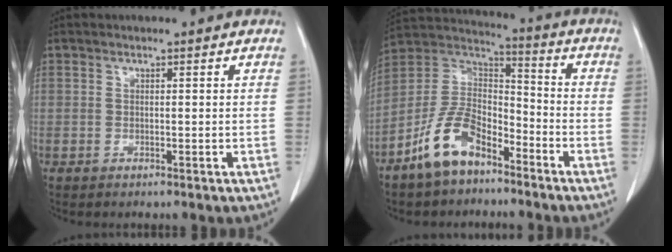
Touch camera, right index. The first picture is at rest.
{"total": 12.1, "force": [-7.8, 5.9, 7.1], "torque": [-0.150, 0.018, -0.154]}